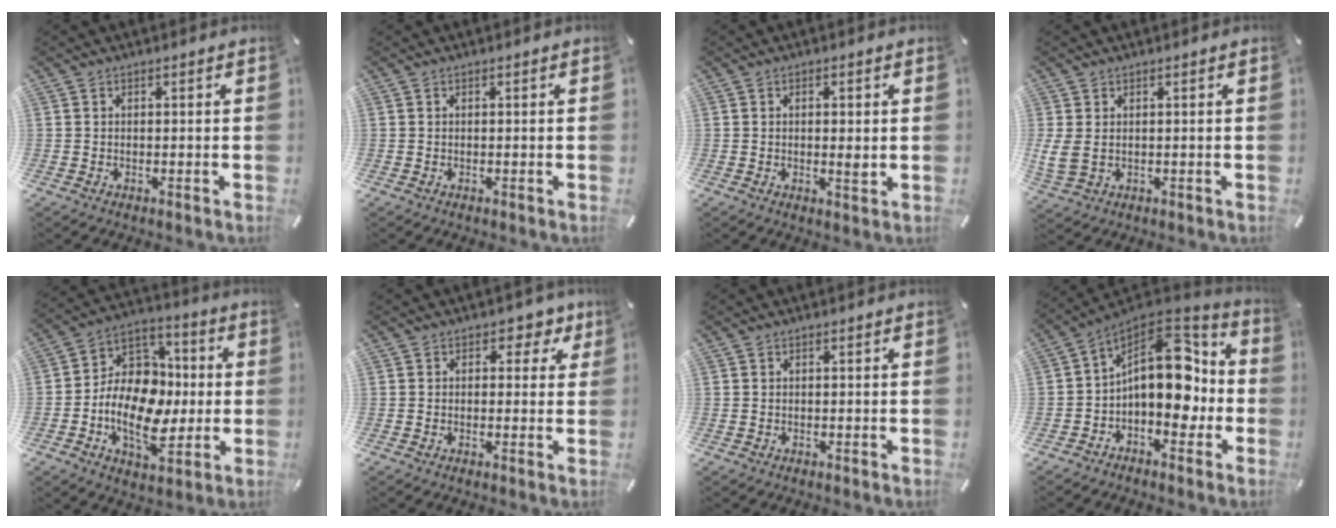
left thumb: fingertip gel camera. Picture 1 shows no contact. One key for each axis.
{"total": 0.0}
{"total": 2.8, "fx": 0.1, "fy": 0.9, "fz": 2.6, "tx": -0.033, "ty": -0.007, "tz": -0.002}
{"total": 3.9, "fx": 0.9, "fy": 2.5, "fz": 2.8, "tx": -0.067, "ty": -0.001, "tz": 0.016}
{"total": 17.2, "fx": -2.9, "fy": 12.8, "fz": 11.2, "tx": -0.209, "ty": 0.009, "tz": -0.050}
{"total": 4.0, "fx": 1.4, "fy": 2.9, "fz": 2.3, "tx": -0.011, "ty": -0.005, "tz": 0.016}
{"total": 0.0}
{"total": 17.0, "fx": 0.6, "fy": 10.6, "fz": 13.3, "tx": -0.190, "ty": -0.009, "tz": 0.008}